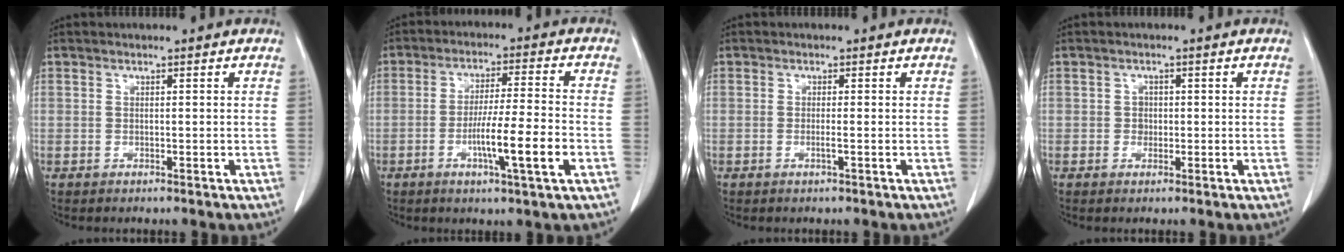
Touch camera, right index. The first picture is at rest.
{"total": 9.6, "force": [-3.2, -0.2, 9.0], "torque": [-0.155, -0.008, -0.057]}
{"total": 0.9, "force": [-0.4, -0.2, 0.8], "torque": [-0.016, -0.001, -0.006]}
{"total": 1.3, "force": [-0.1, 1.3, 0.4], "torque": [-0.003, 0.004, -0.001]}